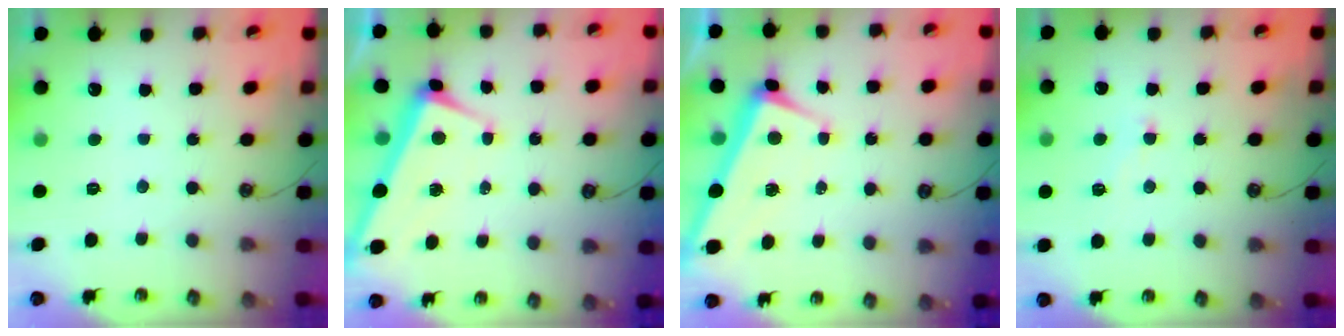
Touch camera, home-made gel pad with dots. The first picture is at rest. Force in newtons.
{"total": 1.0, "press": 0.8, "slide": 0.5}
{"total": 1.0, "press": 0.8, "slide": 0.5}
{"total": 0.7, "press": 0.6, "slide": 0.4}